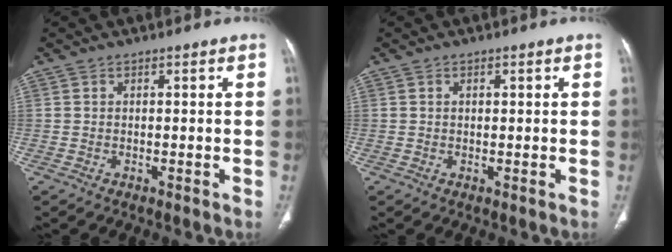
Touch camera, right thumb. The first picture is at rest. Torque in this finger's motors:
{"motor_torque": [-0.10, 0.11, -0.15, 0.15, -0.01]}